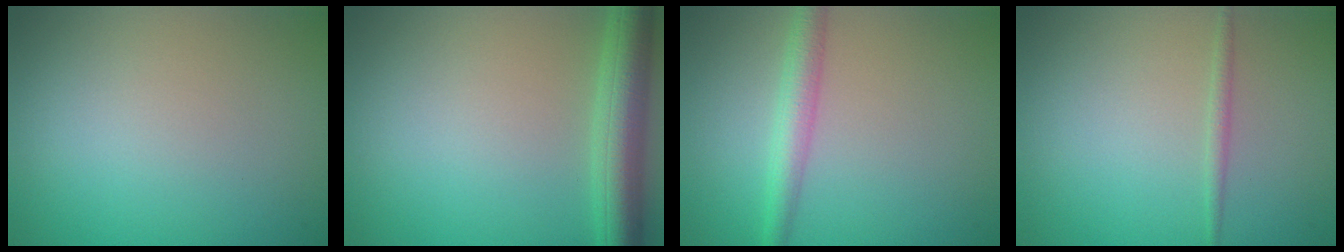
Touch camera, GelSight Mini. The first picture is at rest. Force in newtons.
{"total": 5.1, "press": 5.1, "slide": 0.3}
{"total": 2.7, "press": 2.7, "slide": 0.1}
{"total": 0.9, "press": 0.9, "slide": 0.1}